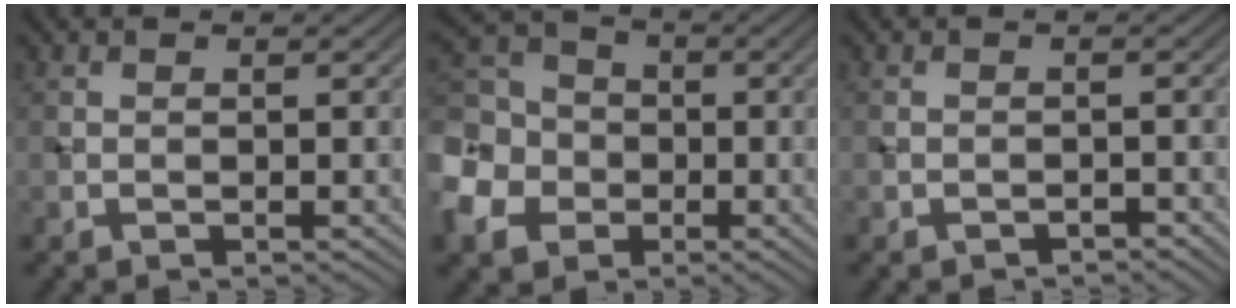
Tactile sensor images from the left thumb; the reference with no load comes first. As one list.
[{"total": 10.2, "force": [-3.3, 8.5, 4.7], "torque": [-0.157, -0.018, -0.078]}, {"total": 0.9, "force": [-0.9, 0.3, 0.2], "torque": [0.000, 0.001, -0.016]}]